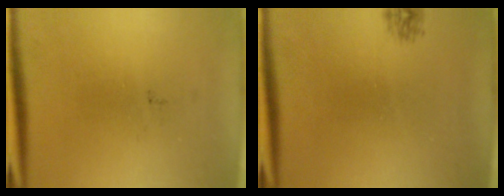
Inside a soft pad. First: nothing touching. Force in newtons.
{"total": 0.9}